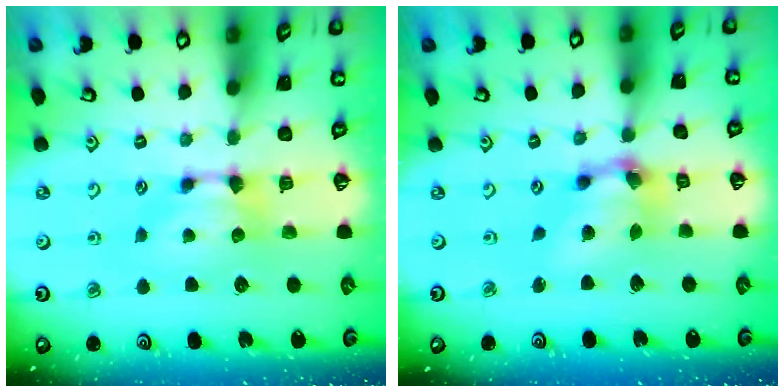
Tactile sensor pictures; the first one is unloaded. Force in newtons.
{"total": 6.2, "press": 5.8, "slide": 2.0}